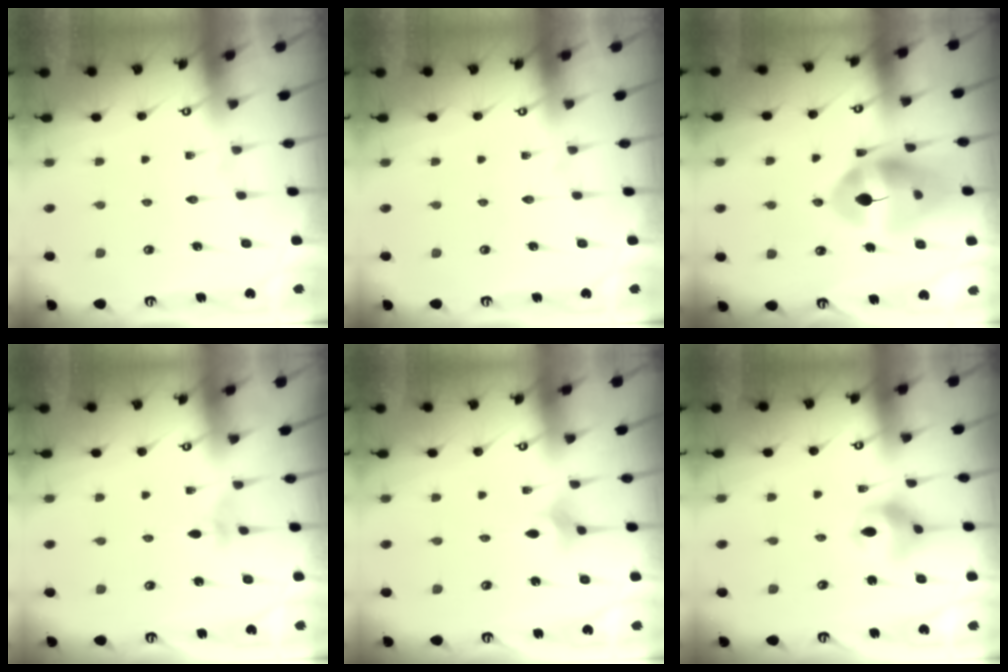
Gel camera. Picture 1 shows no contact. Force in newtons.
{"total": 0.0}
{"total": 14.7, "press": 14.6, "slide": 1.9}
{"total": 2.3, "press": 2.3, "slide": 0.5}
{"total": 2.4, "press": 2.4, "slide": 0.5}
{"total": 8.7, "press": 8.6, "slide": 1.1}